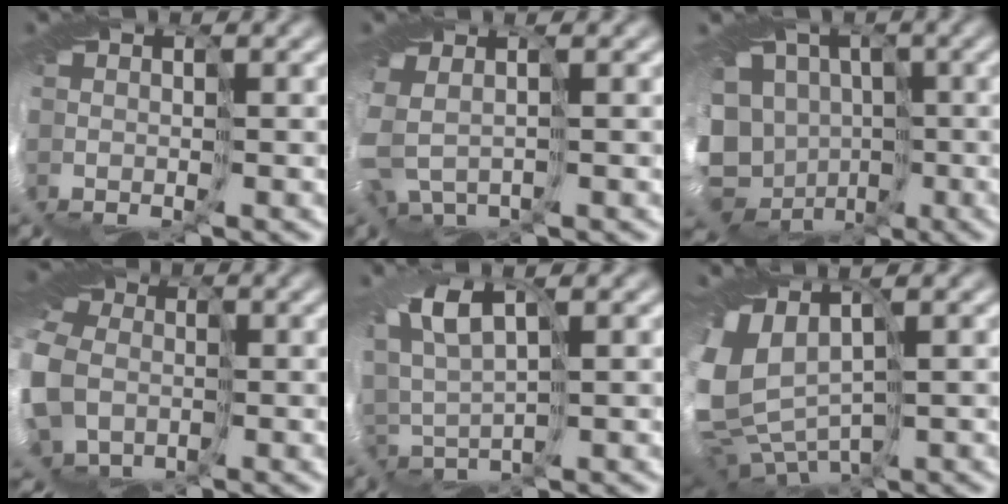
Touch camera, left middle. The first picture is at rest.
{"total": 2.5, "force": [-0.5, 2.0, 1.5], "torque": [-0.066, -0.022, 0.001]}
{"total": 14.7, "force": [-4.1, 12.5, 6.5], "torque": [-0.142, -0.018, -0.083]}
{"total": 11.7, "force": [-2.5, 9.9, 5.6], "torque": [-0.168, -0.024, -0.062]}
{"total": 2.8, "force": [2.1, 0.6, 1.8], "torque": [-0.055, 0.013, 0.041]}
{"total": 7.5, "force": [0.7, 5.0, 5.5], "torque": [-0.157, -0.007, 0.040]}